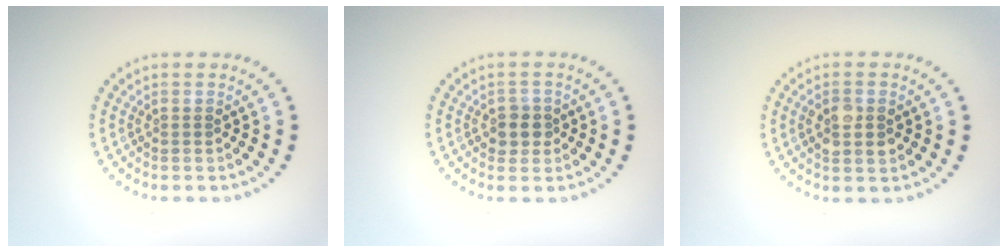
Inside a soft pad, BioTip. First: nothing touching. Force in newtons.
{"total": 1.8, "press": 1.7, "slide": 0.8}
{"total": 2.7, "press": 2.7, "slide": 0.2}